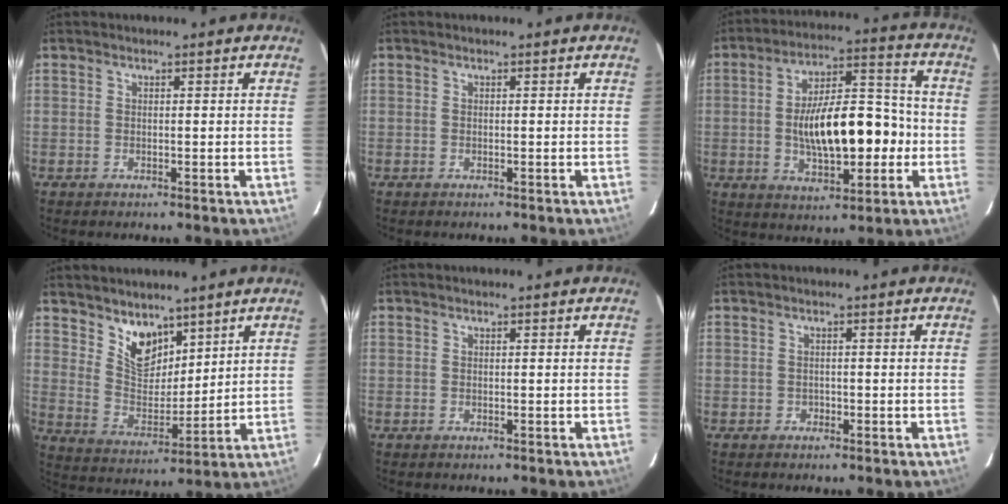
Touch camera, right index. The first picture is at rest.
{"total": 0.0}
{"total": 16.6, "force": [-2.3, 7.2, 14.7], "torque": [-0.251, 0.018, -0.028]}
{"total": 8.9, "force": [6.4, 4.6, 3.9], "torque": [-0.063, -0.002, 0.129]}
{"total": 0.0}
{"total": 0.9, "force": [-0.6, 0.7, 0.0], "torque": [0.000, 0.004, -0.007]}